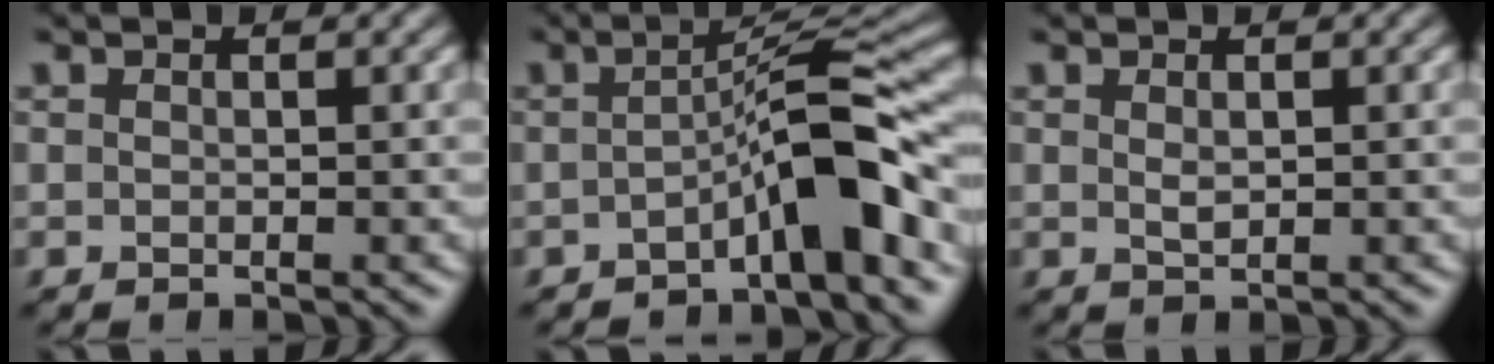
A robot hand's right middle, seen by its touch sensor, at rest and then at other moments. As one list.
[{"total": 6.1, "force": [-2.6, 0.9, 5.4], "torque": [-0.084, 0.024, -0.050]}, {"total": 1.0, "force": [0.2, 0.5, 0.8], "torque": [-0.019, -0.002, 0.007]}]